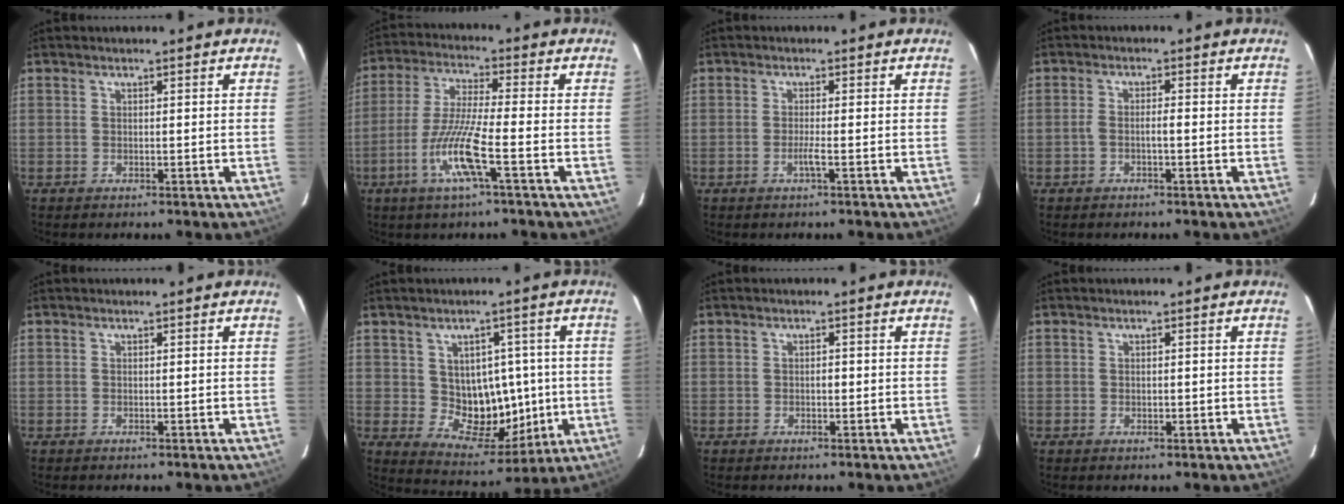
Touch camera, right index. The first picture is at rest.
{"total": 10.0, "force": [-3.9, -0.1, 9.2], "torque": [-0.187, -0.009, -0.080]}
{"total": 1.6, "force": [-0.7, -0.3, 1.4], "torque": [-0.029, -0.002, -0.015]}
{"total": 1.9, "force": [-0.6, 0.3, 1.8], "torque": [-0.034, 0.008, -0.012]}
{"total": 0.0}
{"total": 10.0, "force": [0.4, 7.1, 6.9], "torque": [-0.094, 0.017, 0.030]}
{"total": 0.8, "force": [-0.2, 0.4, 0.7], "torque": [-0.012, 0.002, -0.003]}
{"total": 0.8, "force": [-0.1, 0.5, 0.6], "torque": [-0.007, -0.001, 0.002]}